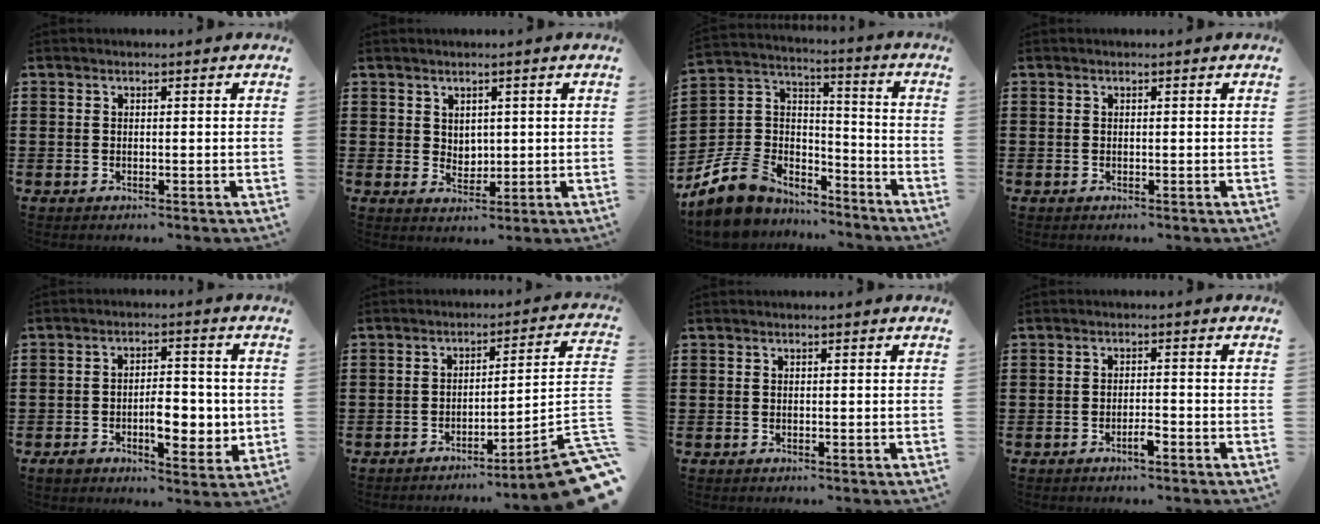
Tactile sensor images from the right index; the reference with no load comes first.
{"total": 2.5, "force": [1.5, 1.9, 0.5], "torque": [-0.008, 0.006, 0.027]}
{"total": 8.6, "force": [-6.4, 5.5, 1.8], "torque": [-0.080, 0.009, -0.125]}
{"total": 0.0}
{"total": 7.4, "force": [-1.5, 4.0, 6.0], "torque": [-0.081, 0.004, -0.028]}
{"total": 7.3, "force": [-4.9, 0.3, 5.4], "torque": [-0.076, -0.009, -0.096]}
{"total": 0.0}
{"total": 2.3, "force": [-1.5, 0.4, 1.7], "torque": [-0.031, 0.001, -0.027]}